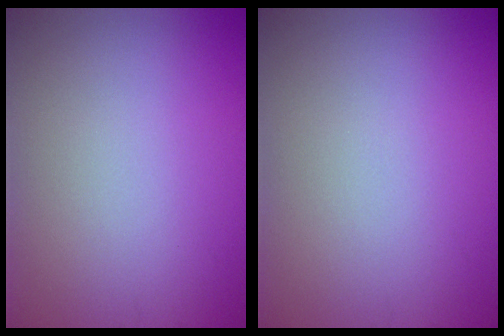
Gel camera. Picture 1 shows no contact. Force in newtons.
{"total": 0.0}